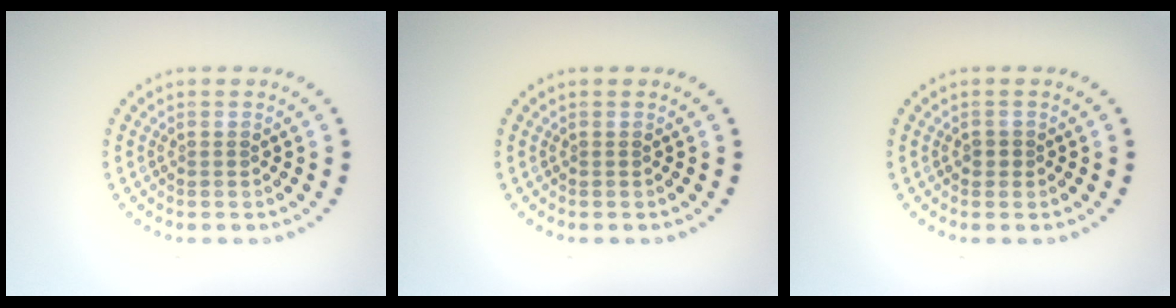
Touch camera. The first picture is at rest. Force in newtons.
{"total": 0.0}
{"total": 0.9, "press": 0.9, "slide": 0.2}